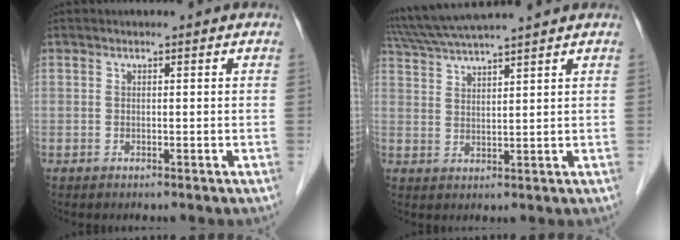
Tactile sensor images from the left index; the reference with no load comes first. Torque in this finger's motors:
{"motor_torque": [0.20, -0.36, 0.69, 0.20]}